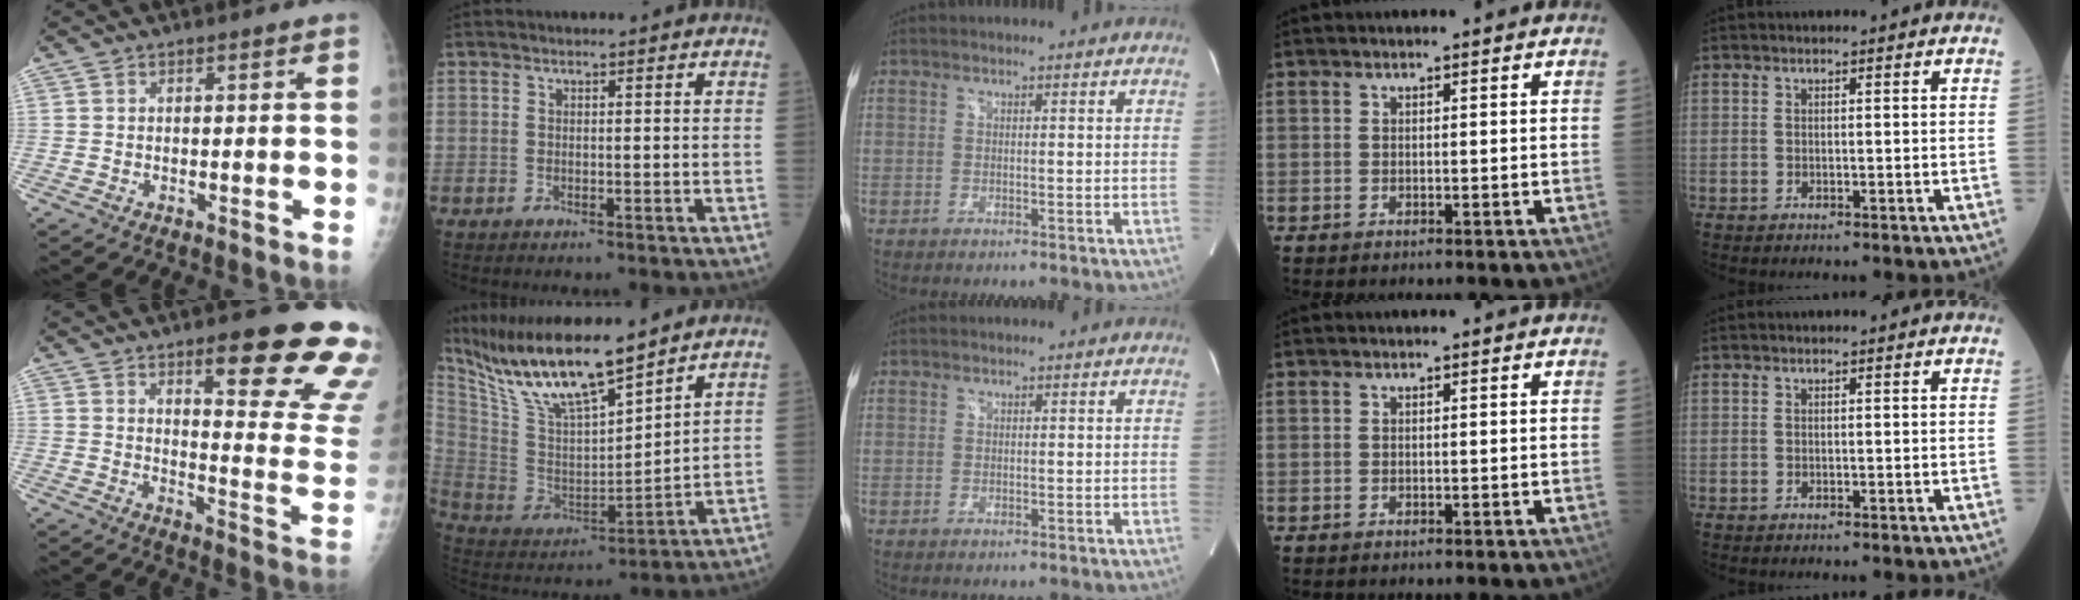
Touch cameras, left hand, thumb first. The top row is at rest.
{"thumb": {"total": 21.1, "force": [12.5, 4.9, 16.2], "torque": [-0.168, -0.070, 0.164]}, "index": {"total": 15.8, "force": [13.1, 1.8, 8.6], "torque": [-0.173, -0.004, 0.253]}, "middle": {"total": 0.6, "force": [0.5, 0.3, 0.0], "torque": [-0.001, 0.001, 0.008]}}